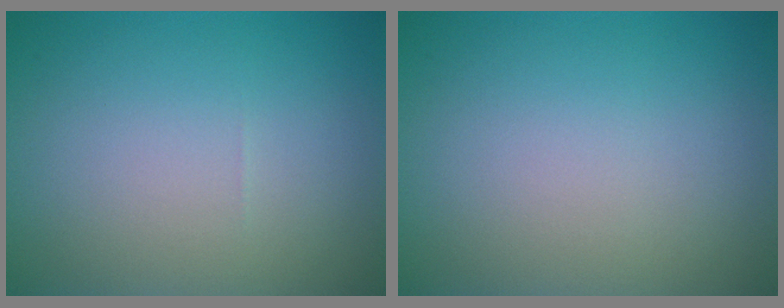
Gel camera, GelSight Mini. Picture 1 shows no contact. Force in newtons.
{"total": 0.0}